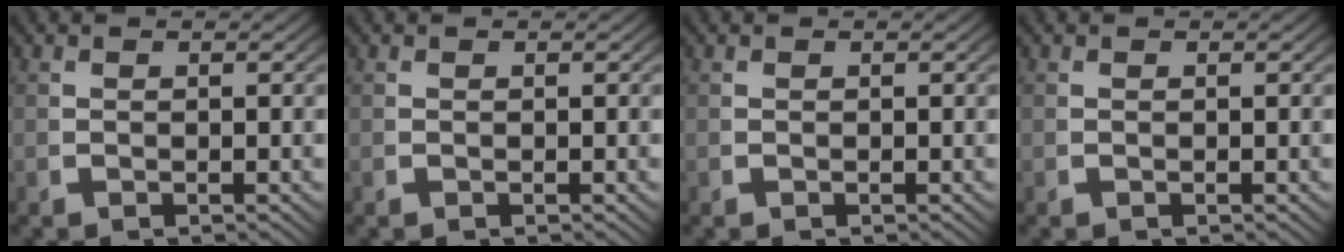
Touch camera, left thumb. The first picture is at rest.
{"total": 0.0}
{"total": 0.0}
{"total": 0.0}